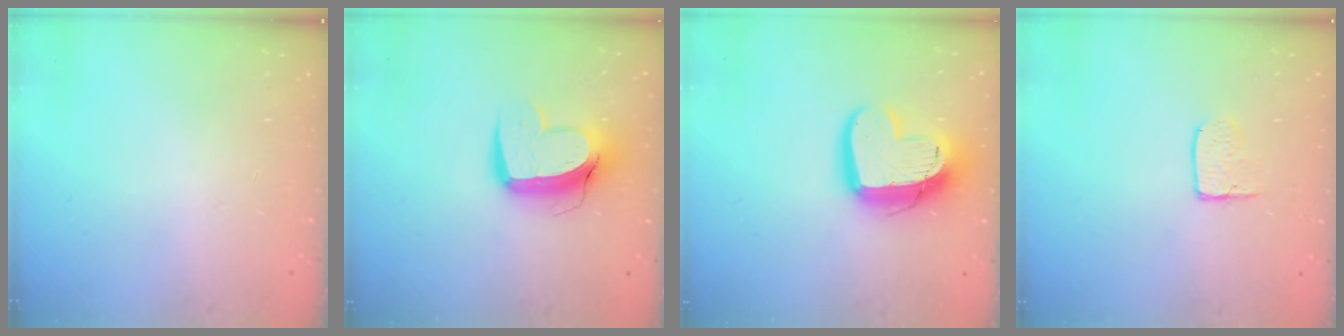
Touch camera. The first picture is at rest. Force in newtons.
{"total": 12.3, "press": 12.2, "slide": 1.3}
{"total": 16.3, "press": 16.3, "slide": 1.4}
{"total": 5.2, "press": 5.2, "slide": 0.5}